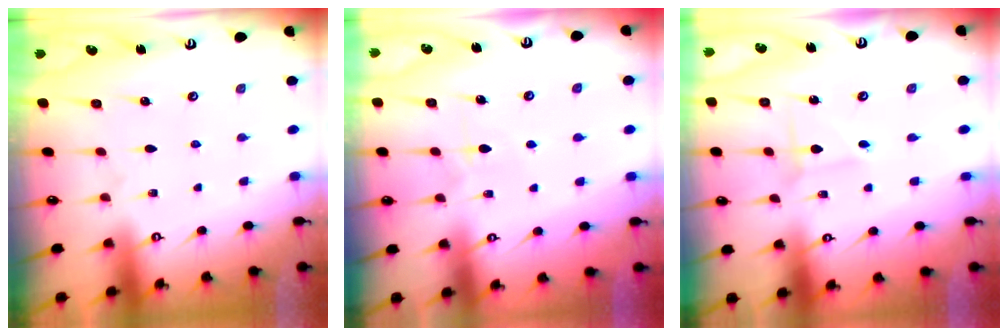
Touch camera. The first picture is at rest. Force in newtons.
{"total": 5.3, "press": 5.3, "slide": 0.4}
{"total": 0.8, "press": 0.8, "slide": 0.0}